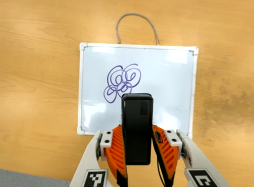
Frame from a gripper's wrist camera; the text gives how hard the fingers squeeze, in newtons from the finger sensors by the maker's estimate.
{"total": 3.6, "left": 2.2, "right": 5.0}